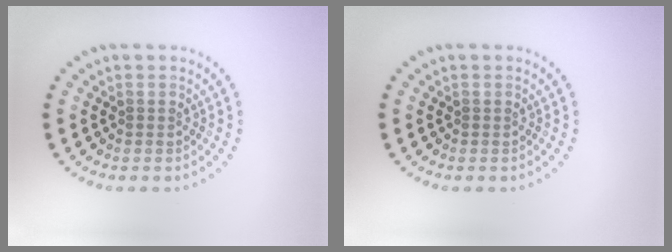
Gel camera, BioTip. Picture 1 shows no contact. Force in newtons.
{"total": 0.0}